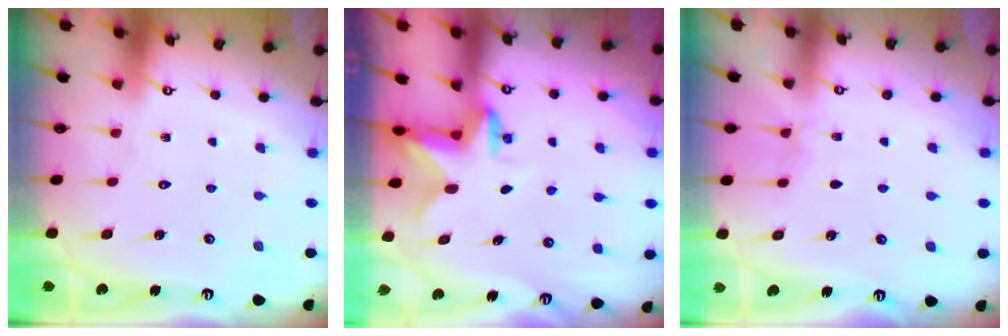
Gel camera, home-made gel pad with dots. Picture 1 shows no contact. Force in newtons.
{"total": 2.7, "press": 2.7, "slide": 0.5}
{"total": 2.8, "press": 2.6, "slide": 0.9}